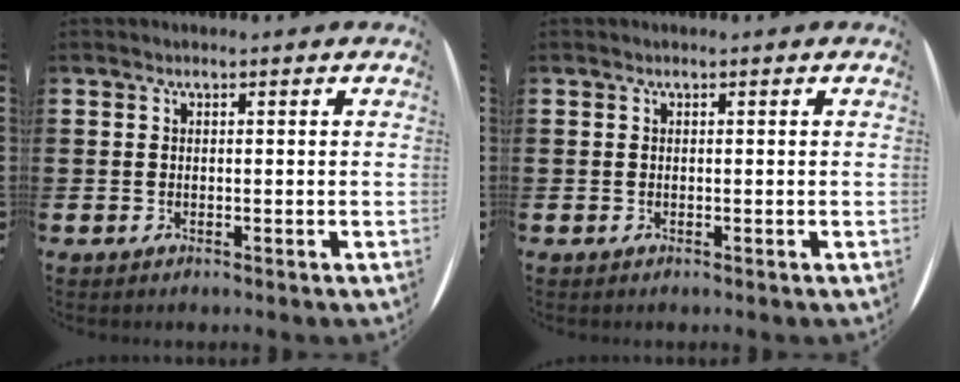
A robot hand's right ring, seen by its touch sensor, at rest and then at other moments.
{"total": 0.0}